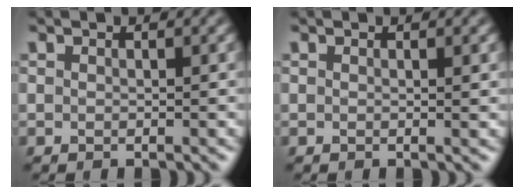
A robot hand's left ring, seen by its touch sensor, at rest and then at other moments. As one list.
[{"total": 0.5, "force": [0.3, 0.1, 0.4], "torque": [-0.003, 0.000, 0.003]}]